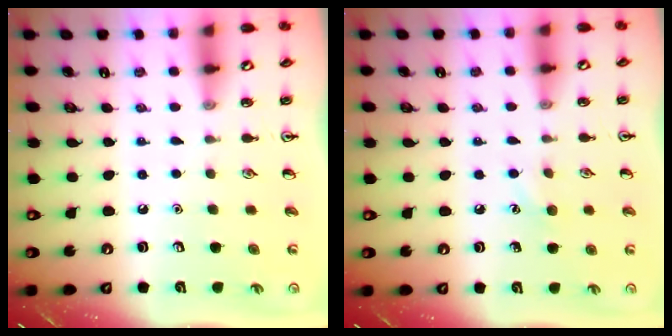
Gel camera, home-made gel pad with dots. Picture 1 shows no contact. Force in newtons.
{"total": 5.9, "press": 5.7, "slide": 1.7}